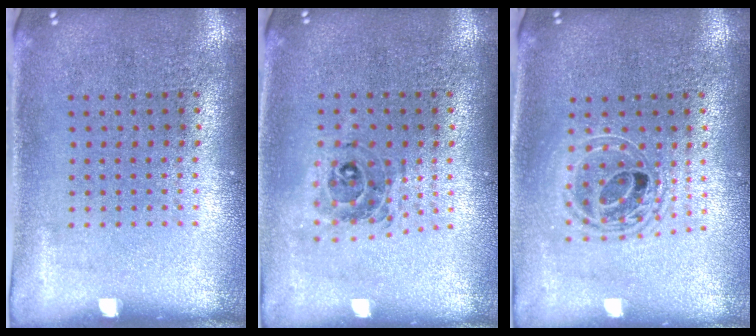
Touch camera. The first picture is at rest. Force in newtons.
{"total": 0.8, "press": 0.8, "slide": 0.2}
{"total": 1.5, "press": 1.3, "slide": 0.8}